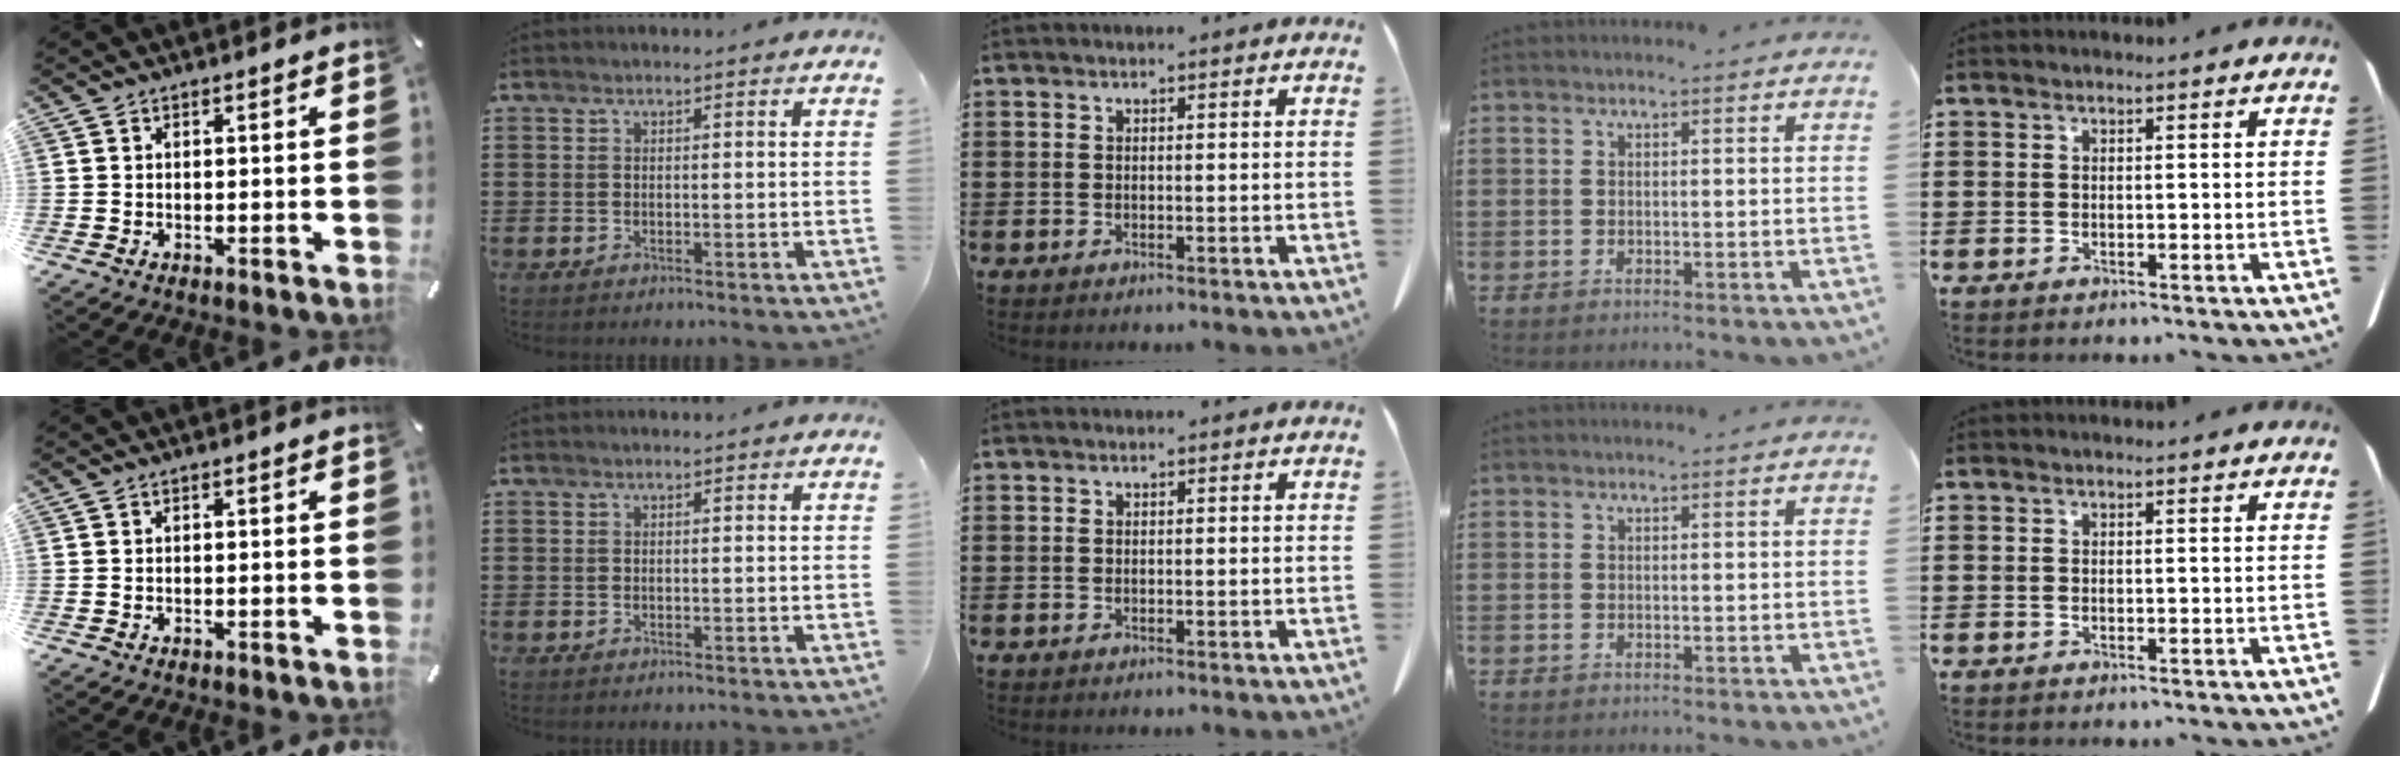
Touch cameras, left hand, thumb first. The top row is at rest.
{}